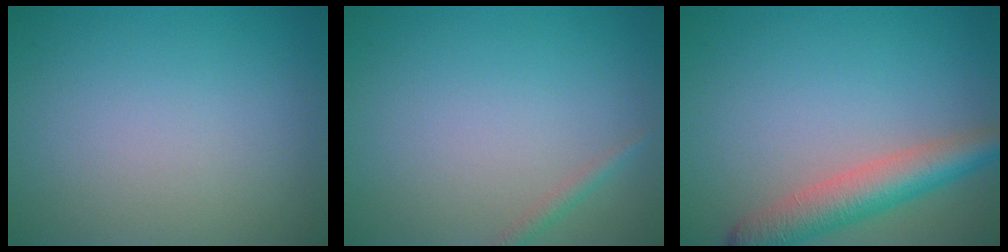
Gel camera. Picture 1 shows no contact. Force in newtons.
{"total": 1.0, "press": 1.0, "slide": 0.0}
{"total": 5.2, "press": 5.2, "slide": 0.3}